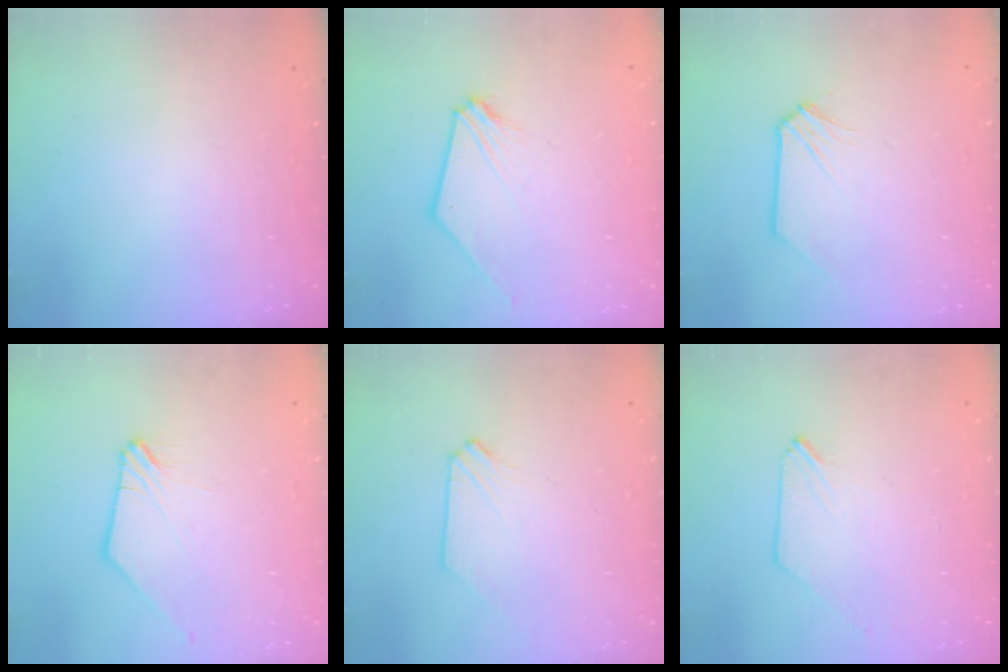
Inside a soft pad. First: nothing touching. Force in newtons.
{"total": 3.9, "press": 3.9, "slide": 0.8}
{"total": 0.8, "press": 0.8, "slide": 0.1}
{"total": 1.0, "press": 1.0, "slide": 0.2}
{"total": 0.0}
{"total": 0.7, "press": 0.7, "slide": 0.2}